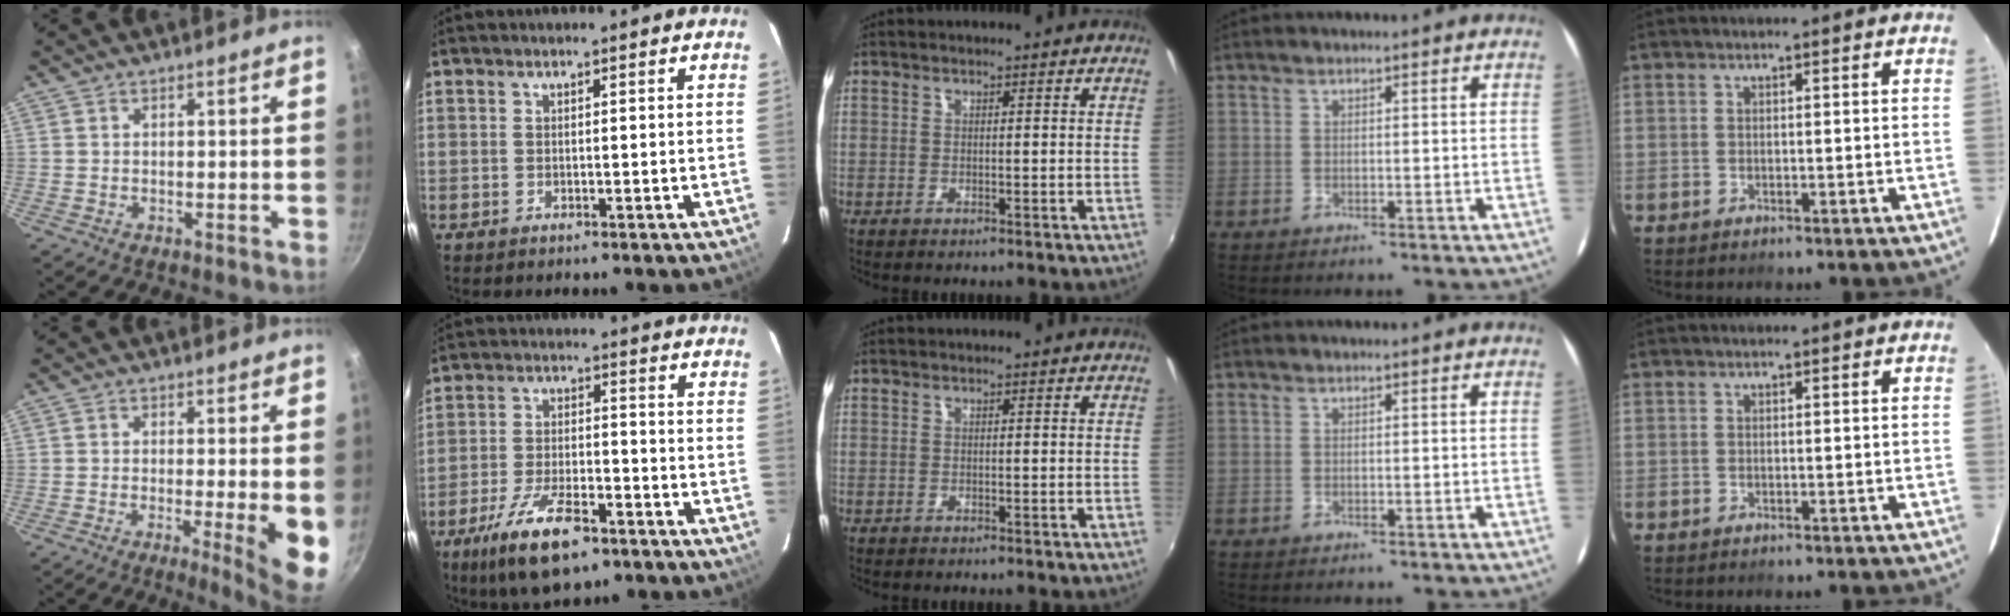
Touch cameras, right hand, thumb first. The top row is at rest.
{"thumb": {"total": 7.9, "force": [-1.1, 1.0, 7.7], "torque": [-0.104, -0.017, -0.014]}, "index": {"total": 13.3, "force": [-8.4, 4.7, 9.1], "torque": [-0.195, -0.022, -0.148]}}